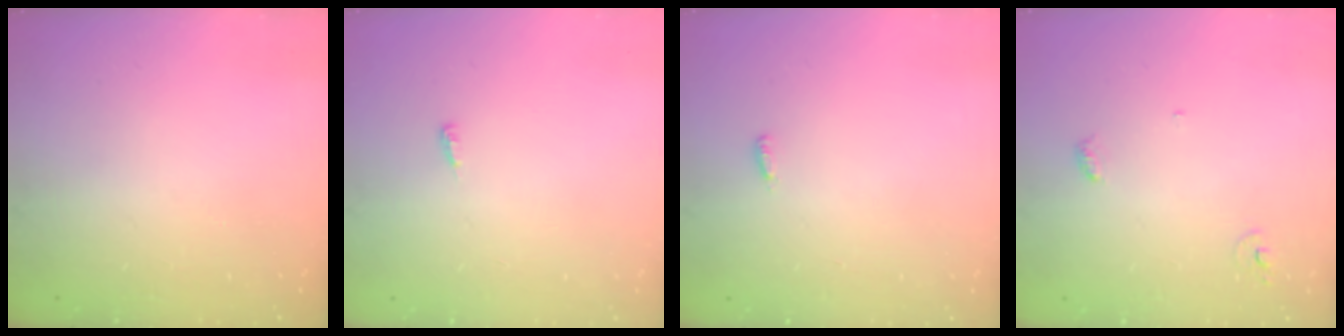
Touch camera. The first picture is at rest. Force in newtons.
{"total": 3.4, "press": 3.3, "slide": 0.7}
{"total": 2.9, "press": 2.8, "slide": 0.9}
{"total": 3.7, "press": 3.7, "slide": 0.3}